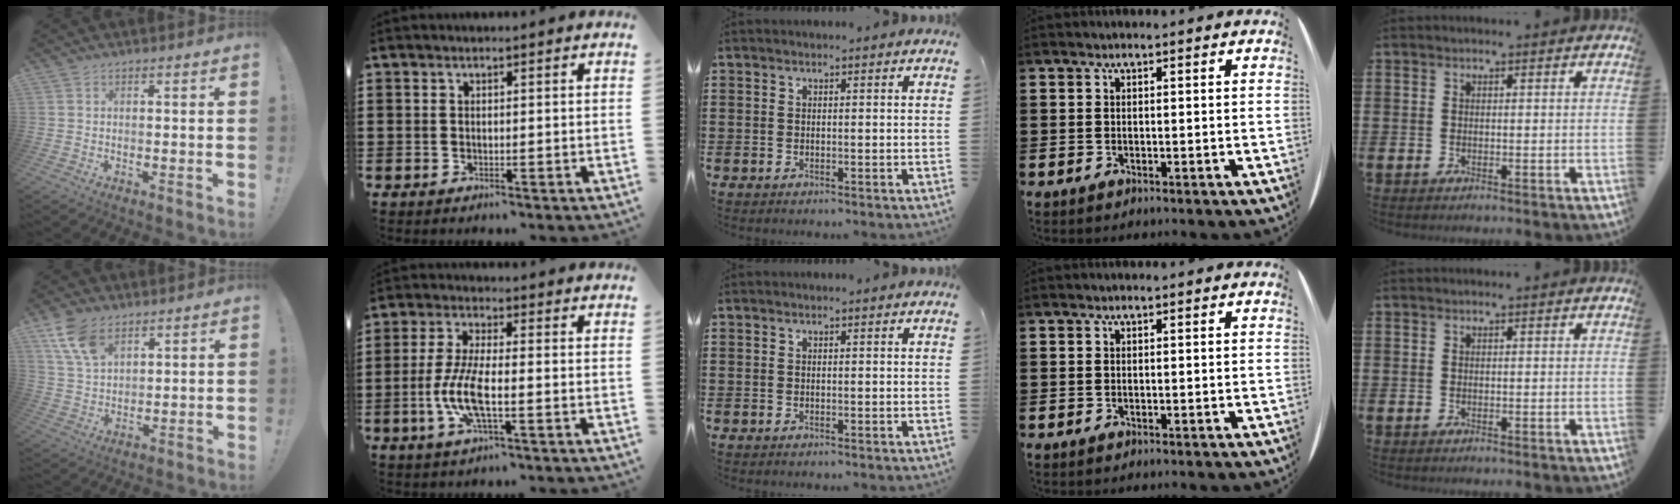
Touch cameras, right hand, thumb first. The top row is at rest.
{"thumb": {"total": 10.5, "force": [6.3, 6.0, 5.9], "torque": [-0.104, -0.024, 0.124]}, "index": {"total": 7.8, "force": [-2.3, 2.2, 7.1], "torque": [-0.161, -0.012, -0.050]}}